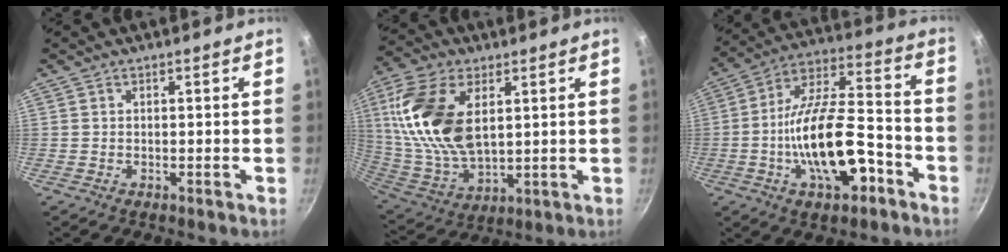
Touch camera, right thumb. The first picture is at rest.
{"total": 19.5, "force": [5.2, 10.9, 15.3], "torque": [-0.296, -0.021, 0.109]}
{"total": 19.2, "force": [-6.7, 8.5, 15.8], "torque": [-0.251, 0.052, -0.117]}